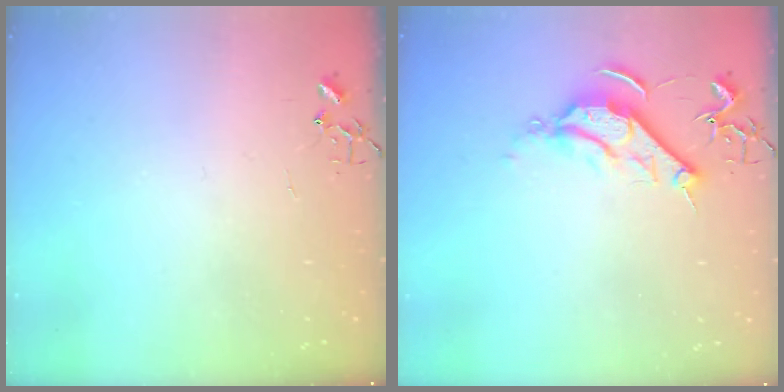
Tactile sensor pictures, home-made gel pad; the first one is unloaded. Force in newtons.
{"total": 9.2, "press": 9.1, "slide": 0.5}